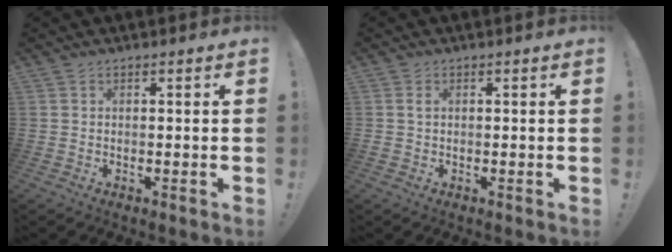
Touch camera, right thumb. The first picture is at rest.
{"total": 0.9, "force": [0.3, 0.5, 0.7], "torque": [-0.008, 0.000, 0.003]}